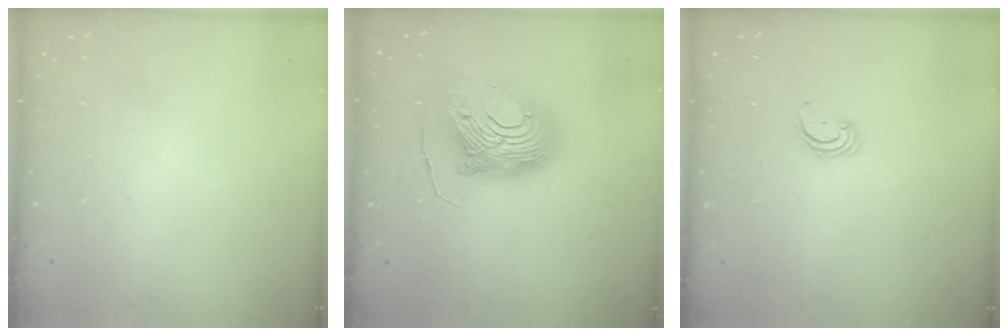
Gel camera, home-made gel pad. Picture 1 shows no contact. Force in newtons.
{"total": 15.3, "press": 15.2, "slide": 1.6}
{"total": 2.3, "press": 2.3, "slide": 0.2}